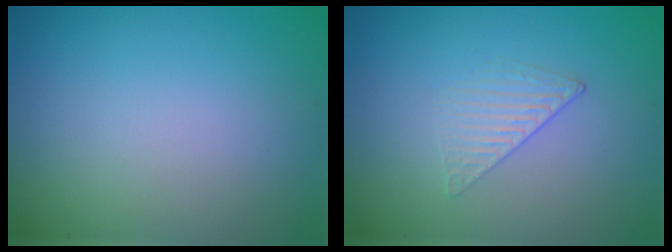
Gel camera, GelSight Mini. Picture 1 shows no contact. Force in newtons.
{"total": 1.3, "press": 0.4, "slide": 1.2}